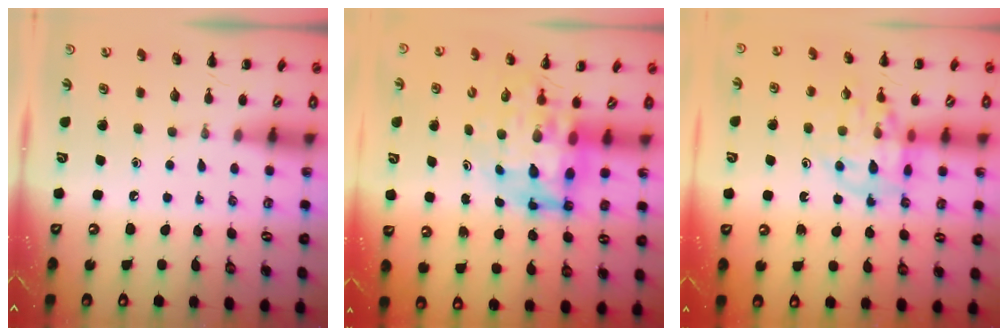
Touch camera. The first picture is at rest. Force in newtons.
{"total": 8.5, "press": 8.0, "slide": 2.9}
{"total": 13.1, "press": 12.9, "slide": 2.6}